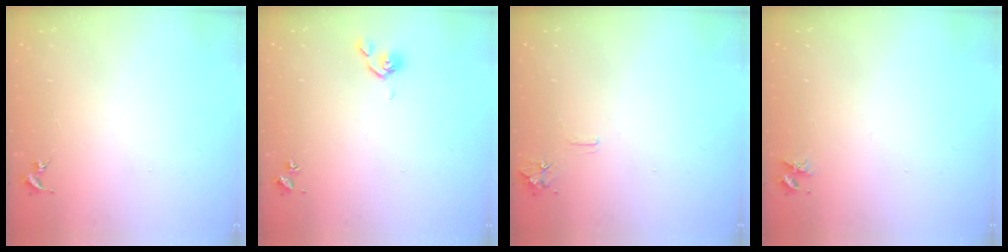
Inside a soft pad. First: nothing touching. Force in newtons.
{"total": 4.9, "press": 4.9, "slide": 0.9}
{"total": 6.3, "press": 6.3, "slide": 0.8}
{"total": 3.8, "press": 3.8, "slide": 0.5}